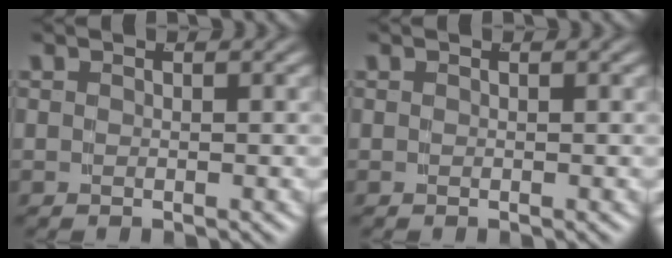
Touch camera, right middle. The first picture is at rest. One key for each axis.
{"total": 0.0}